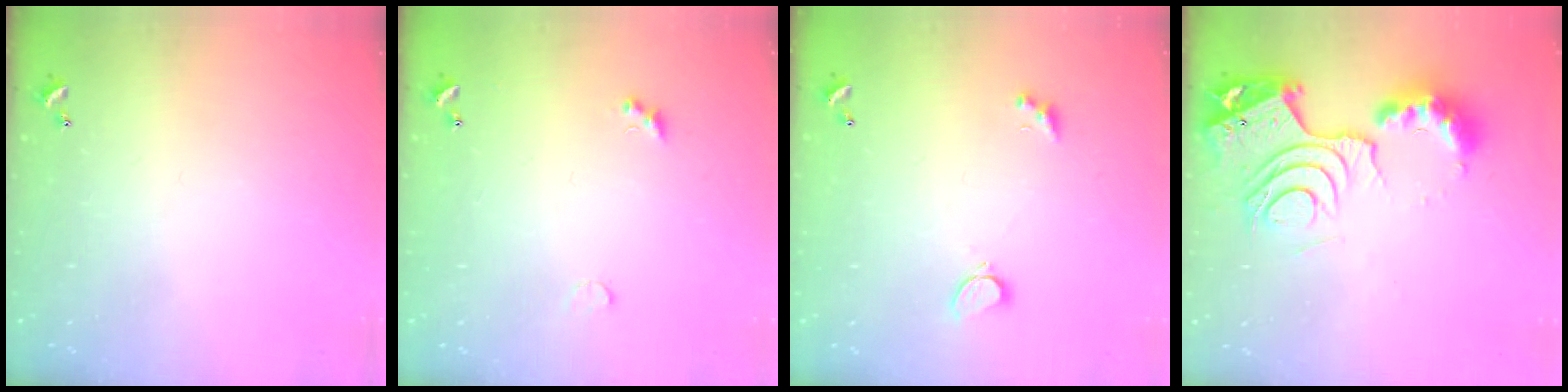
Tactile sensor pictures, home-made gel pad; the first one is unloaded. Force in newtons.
{"total": 1.9, "press": 1.7, "slide": 0.7}
{"total": 1.9, "press": 1.9, "slide": 0.6}
{"total": 14.9, "press": 14.8, "slide": 1.3}